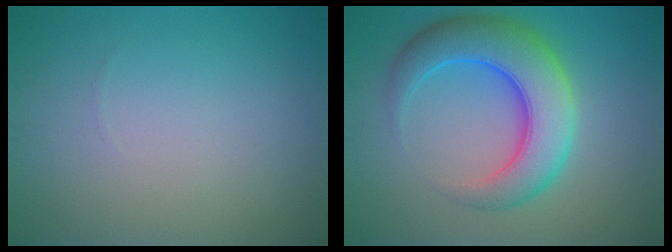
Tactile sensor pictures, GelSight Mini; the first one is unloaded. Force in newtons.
{"total": 8.0, "press": 8.0, "slide": 0.1}